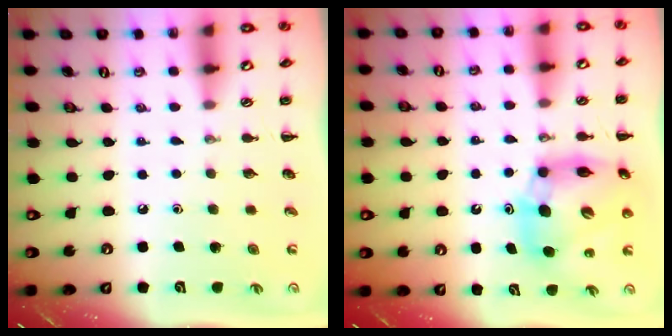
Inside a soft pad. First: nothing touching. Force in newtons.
{"total": 12.6, "press": 12.1, "slide": 3.5}